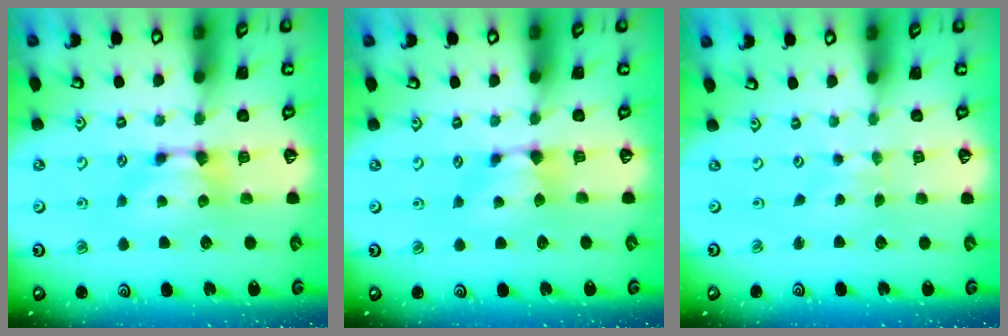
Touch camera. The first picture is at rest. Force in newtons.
{"total": 0.9, "press": 0.7, "slide": 0.6}
{"total": 2.9, "press": 2.9, "slide": 0.4}